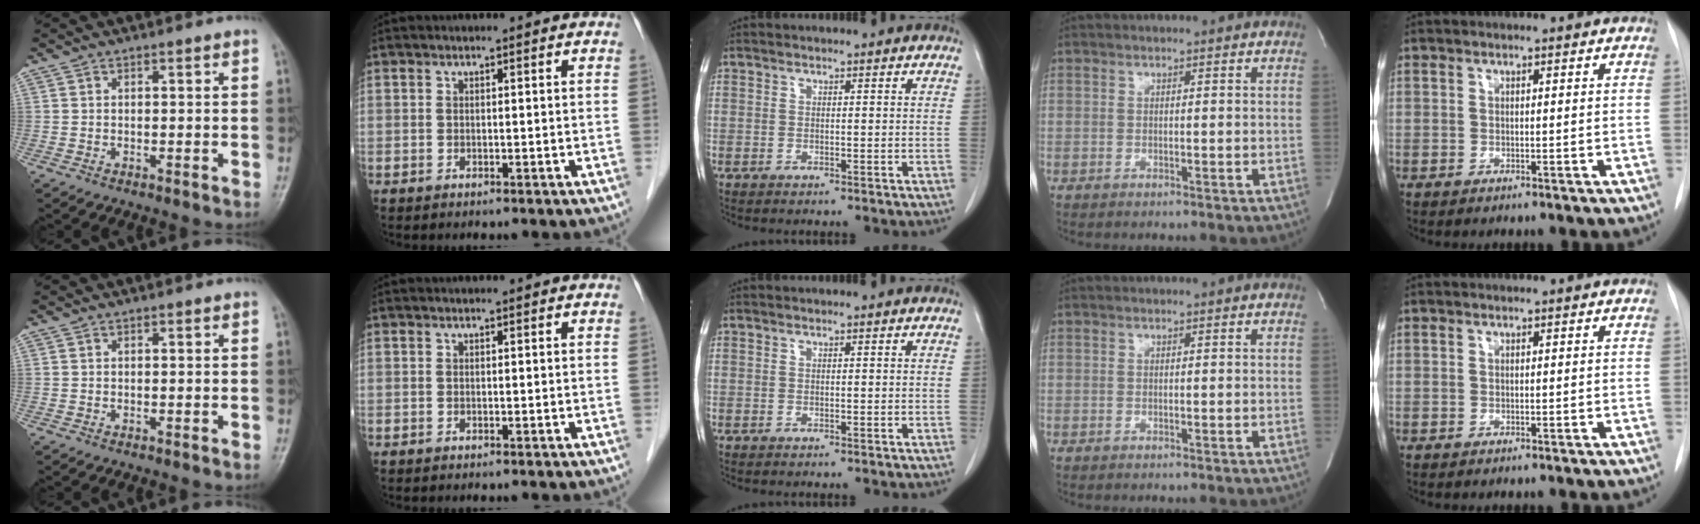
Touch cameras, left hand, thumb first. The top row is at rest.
{}